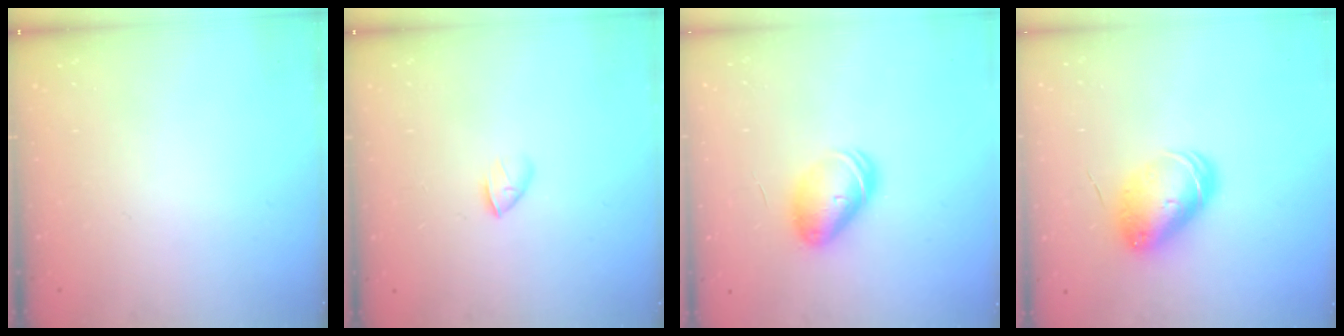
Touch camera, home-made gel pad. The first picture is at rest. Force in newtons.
{"total": 2.6, "press": 2.5, "slide": 0.8}
{"total": 8.5, "press": 8.5, "slide": 1.0}
{"total": 10.0, "press": 10.0, "slide": 0.6}